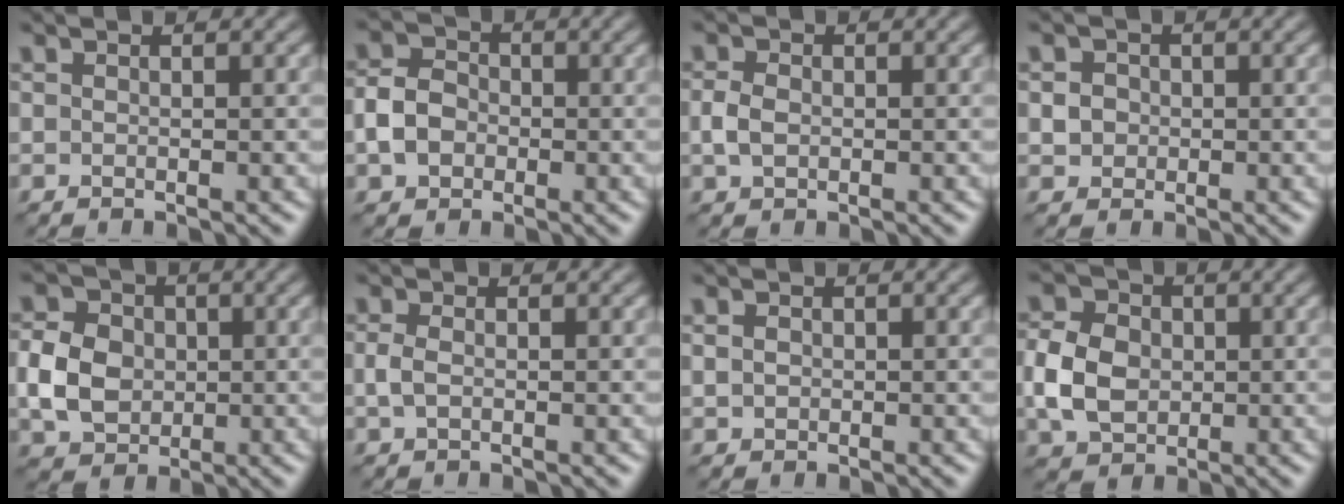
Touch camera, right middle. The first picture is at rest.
{"total": 3.6, "force": [-0.9, 2.9, 2.0], "torque": [-0.042, 0.005, -0.020]}
{"total": 2.0, "force": [-0.1, 1.5, 1.3], "torque": [-0.032, 0.002, -0.003]}
{"total": 1.9, "force": [0.2, 1.7, 0.7], "torque": [-0.007, 0.006, 0.005]}
{"total": 5.3, "force": [-0.3, 4.4, 3.0], "torque": [-0.070, 0.008, -0.012]}
{"total": 1.4, "force": [-0.1, 0.8, 1.1], "torque": [-0.028, 0.002, -0.004]}
{"total": 1.0, "force": [0.1, 0.8, 0.5], "torque": [-0.010, 0.002, 0.003]}
{"total": 5.9, "force": [-0.3, 4.6, 3.6], "torque": [-0.087, 0.008, -0.015]}